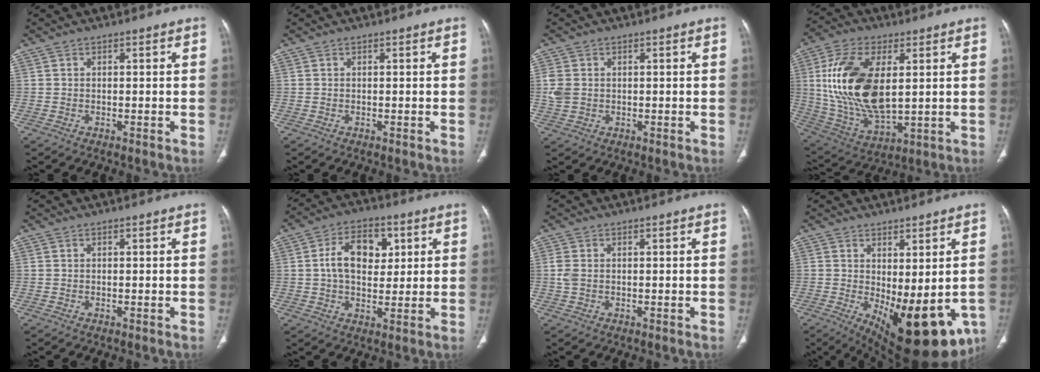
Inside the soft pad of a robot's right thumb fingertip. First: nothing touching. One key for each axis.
{"total": 0.0}
{"total": 3.7, "fx": 0.2, "fy": 3.0, "fz": 2.2, "tx": -0.051, "ty": 0.001, "tz": 0.008}
{"total": 20.7, "fx": 3.3, "fy": 10.9, "fz": 17.3, "tx": -0.340, "ty": -0.019, "tz": 0.070}
{"total": 0.0}
{"total": 10.7, "fx": 2.3, "fy": 7.0, "fz": 7.7, "tx": -0.100, "ty": 0.003, "tz": 0.035}
{"total": 1.8, "fx": 0.0, "fy": 1.2, "fz": 1.3, "tx": -0.042, "ty": 0.000, "tz": -0.001}
{"total": 17.4, "fx": -4.2, "fy": 7.1, "fz": 15.3, "tx": -0.185, "ty": -0.021, "tz": -0.033}